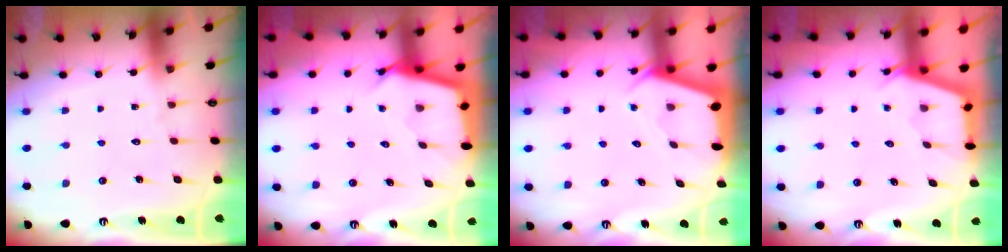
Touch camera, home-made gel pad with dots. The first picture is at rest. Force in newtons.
{"total": 2.8, "press": 2.8, "slide": 0.3}
{"total": 2.5, "press": 2.5, "slide": 0.3}
{"total": 2.9, "press": 2.9, "slide": 0.3}